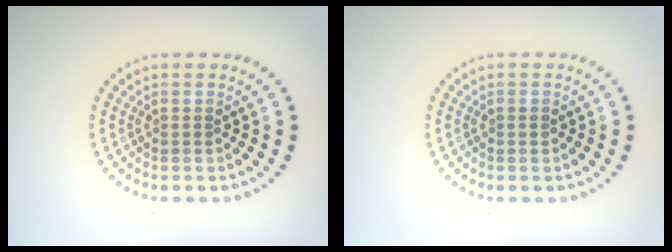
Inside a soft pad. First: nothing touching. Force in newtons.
{"total": 0.6, "press": 0.6, "slide": 0.0}